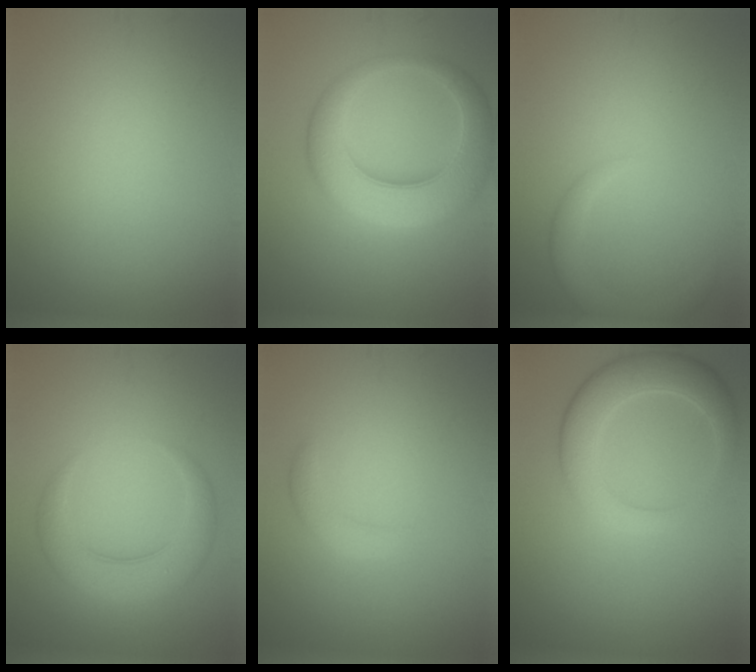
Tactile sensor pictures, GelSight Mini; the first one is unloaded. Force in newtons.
{"total": 7.9, "press": 7.9, "slide": 0.1}
{"total": 2.6, "press": 2.5, "slide": 0.2}
{"total": 4.5, "press": 4.5, "slide": 0.2}
{"total": 1.7, "press": 1.7, "slide": 0.1}
{"total": 5.2, "press": 5.2, "slide": 0.3}